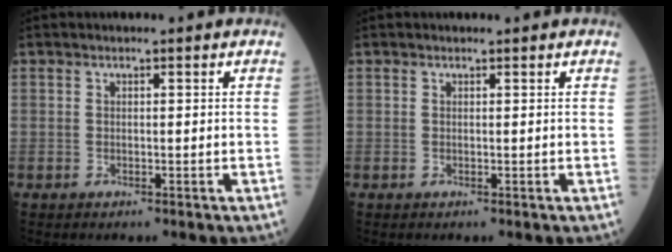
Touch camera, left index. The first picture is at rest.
{"total": 0.0}